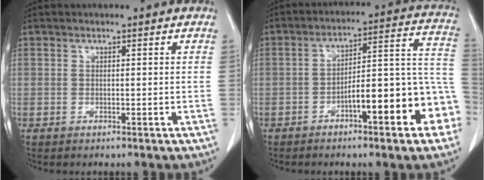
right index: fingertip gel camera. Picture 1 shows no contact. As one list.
[{"total": 14.7, "force": [-6.1, 3.1, 13.0], "torque": [-0.156, 0.047, -0.083]}]